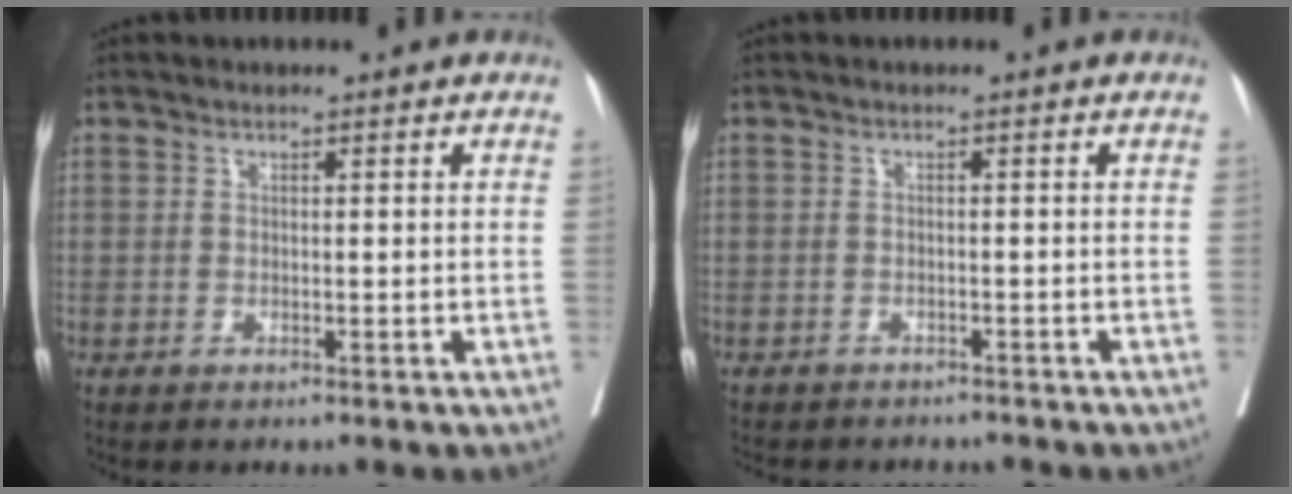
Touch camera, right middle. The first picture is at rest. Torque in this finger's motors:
{"motor_torque": [0.26, -0.35, 0.04, 0.03]}